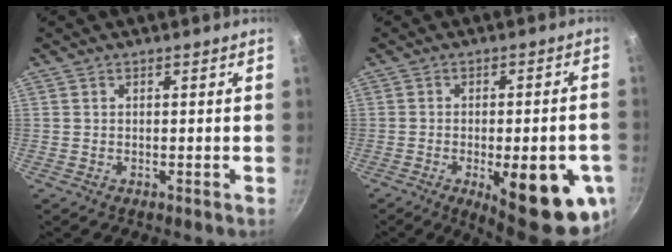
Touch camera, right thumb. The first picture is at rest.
{"total": 20.0, "force": [-7.1, 7.1, 17.4], "torque": [-0.173, 0.009, -0.074]}